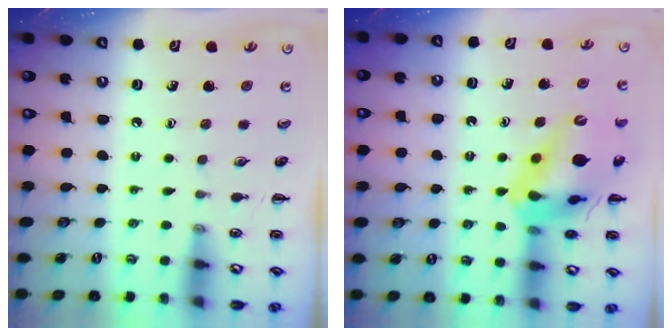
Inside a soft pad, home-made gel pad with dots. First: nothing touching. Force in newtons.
{"total": 17.4, "press": 17.1, "slide": 3.1}